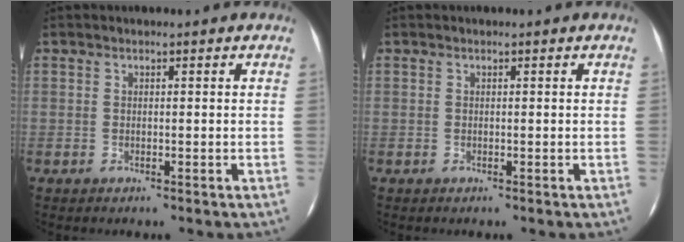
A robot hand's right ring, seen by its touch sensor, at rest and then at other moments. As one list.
[{"total": 0.0}]